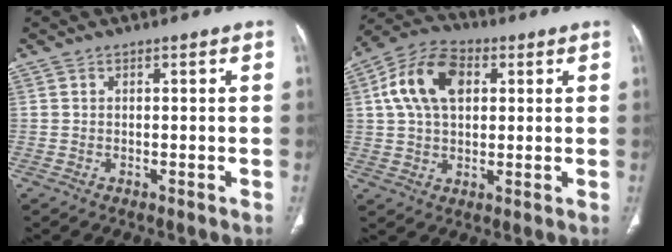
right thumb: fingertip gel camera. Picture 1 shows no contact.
{"total": 12.5, "force": [3.3, 8.0, 9.1], "torque": [-0.160, 0.015, 0.052]}